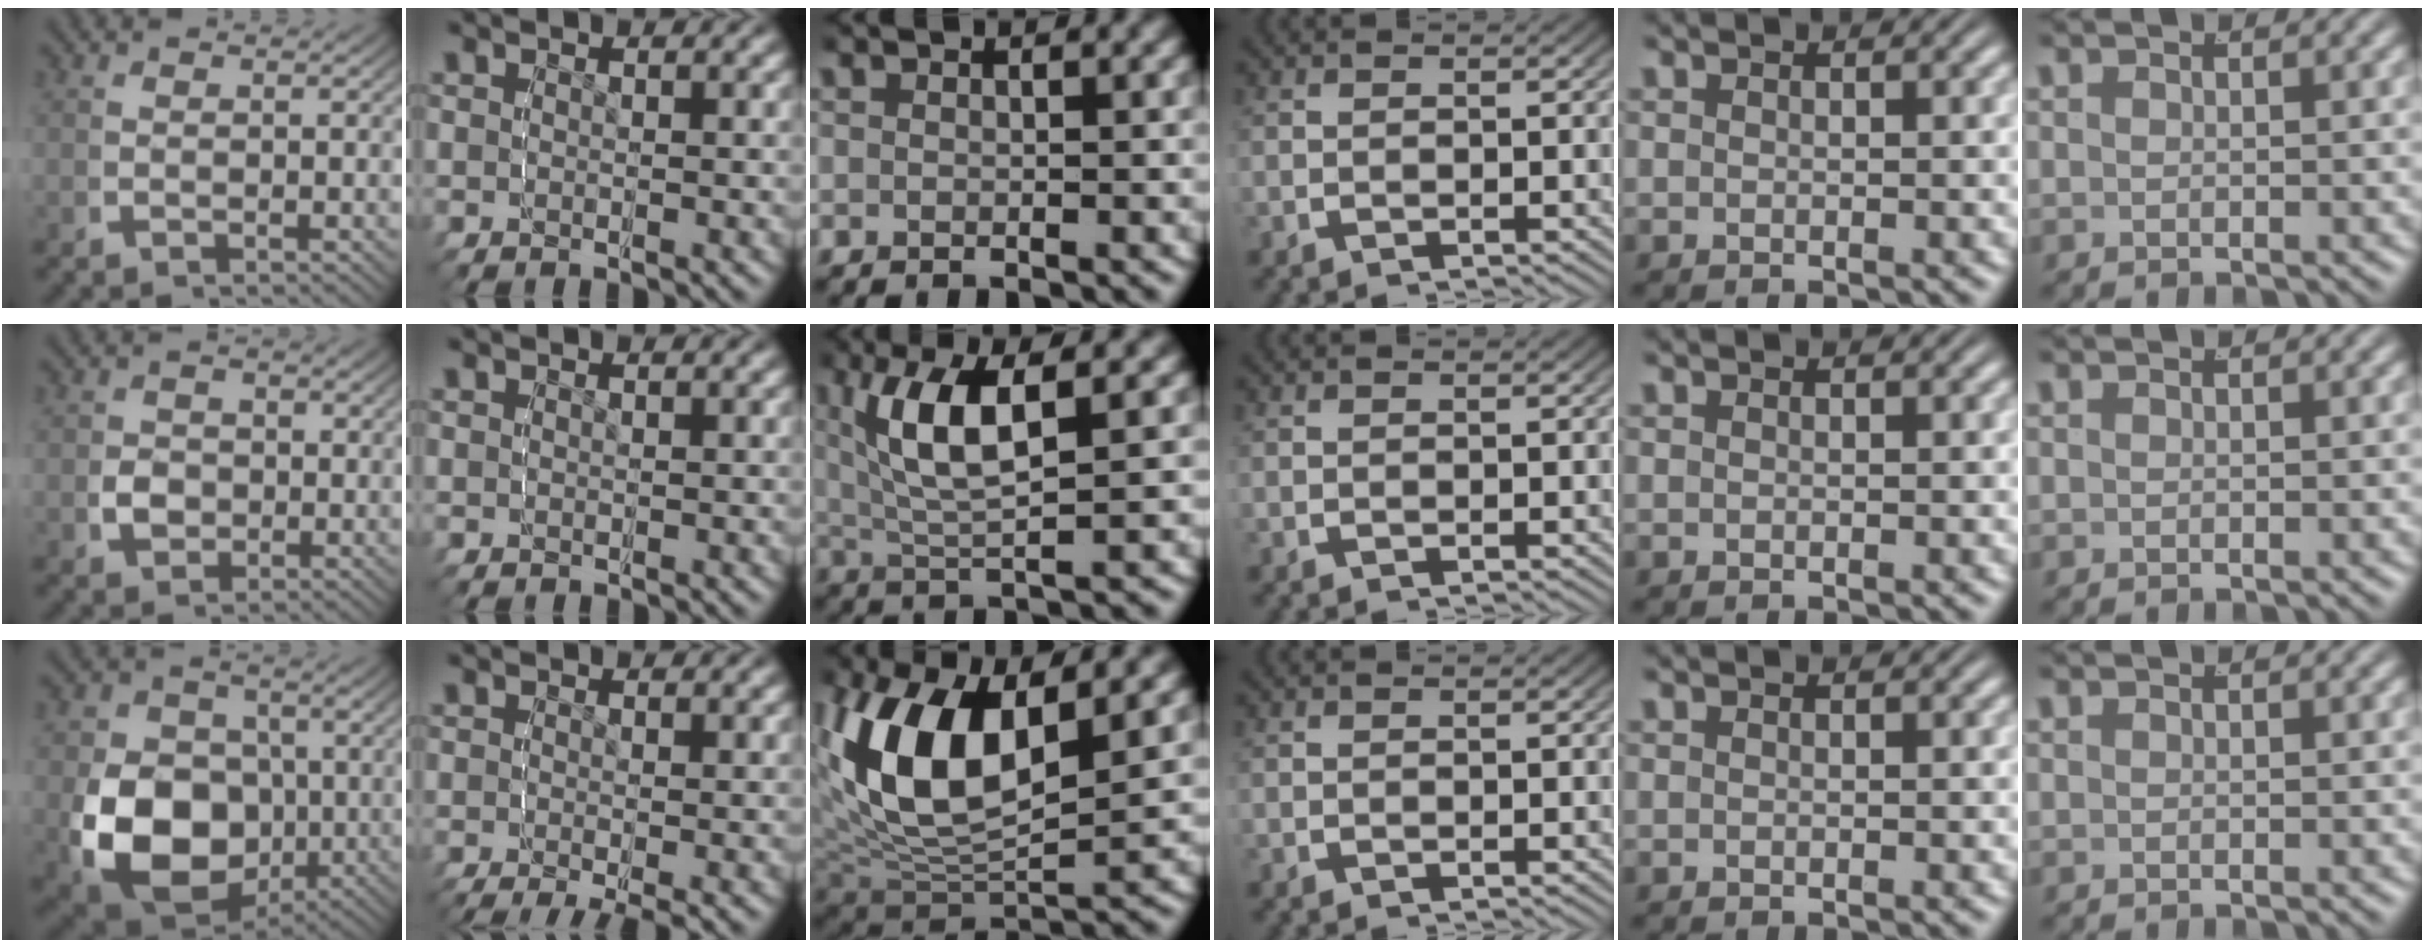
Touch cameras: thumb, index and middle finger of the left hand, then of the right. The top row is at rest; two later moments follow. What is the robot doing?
{"motion": "grasp_and_lifting", "object": "sponge"}